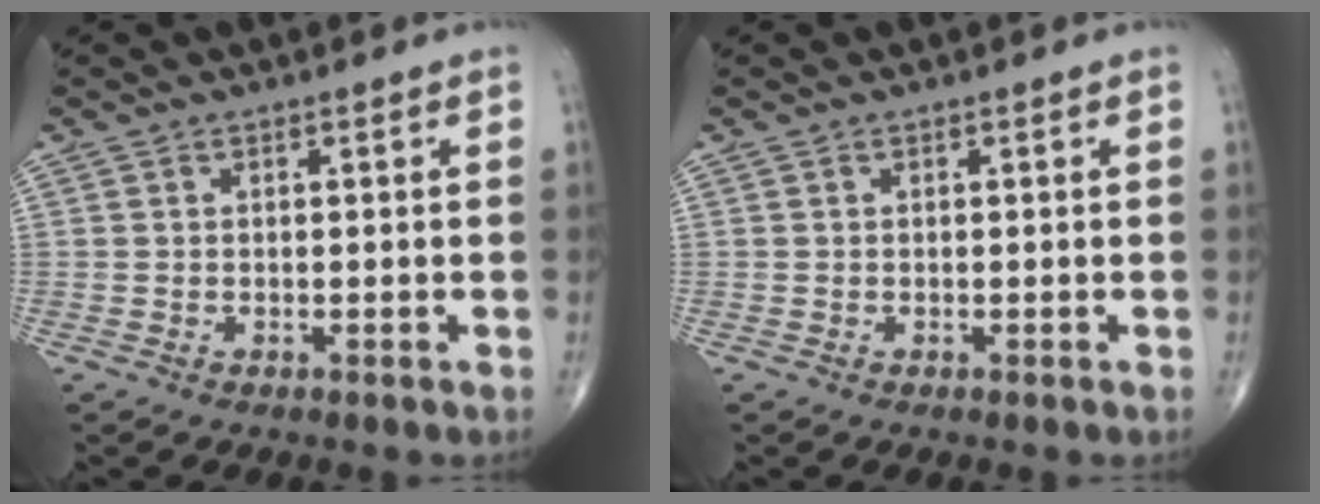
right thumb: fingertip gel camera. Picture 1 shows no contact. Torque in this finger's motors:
{"motor_torque": [0.00, 0.00, 0.00, 0.00, 0.00]}